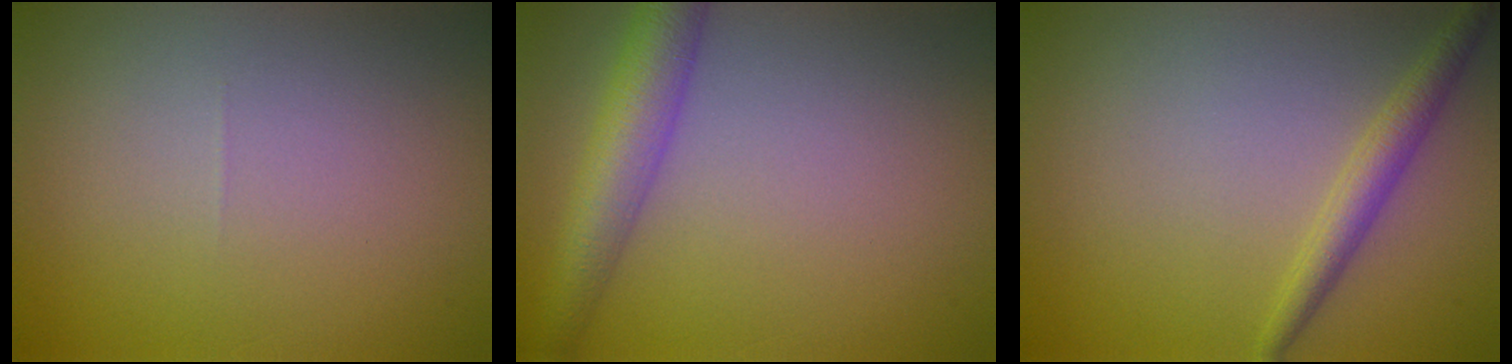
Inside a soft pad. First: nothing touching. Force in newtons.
{"total": 5.3, "press": 5.3, "slide": 0.2}
{"total": 2.2, "press": 2.2, "slide": 0.0}